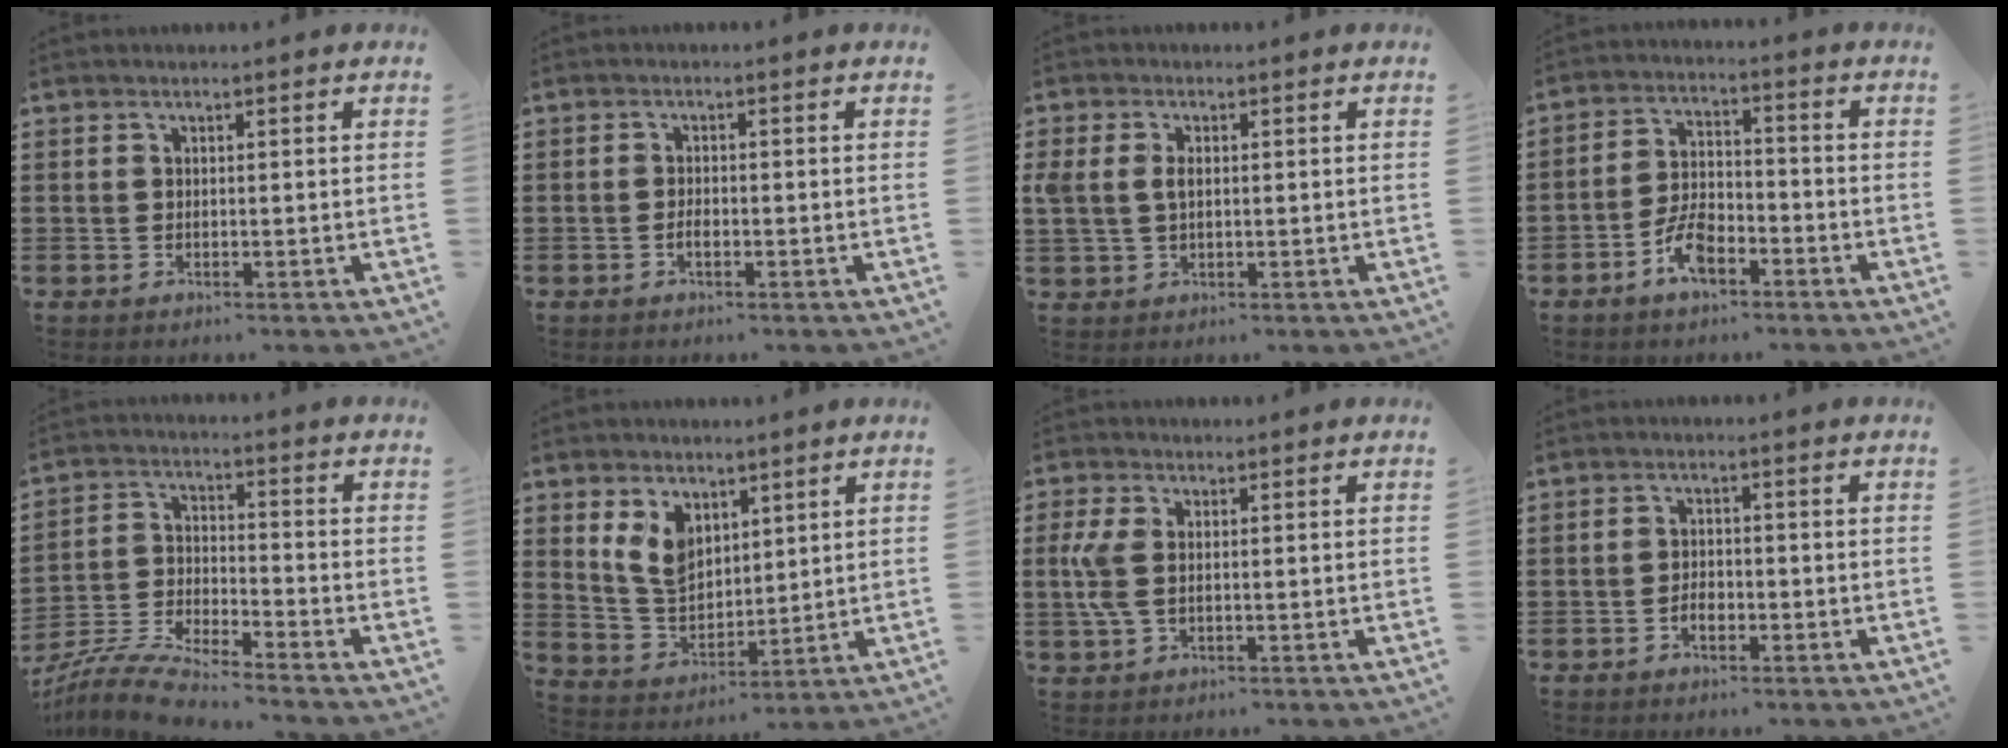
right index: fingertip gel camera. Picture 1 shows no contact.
{"total": 1.4, "force": [-0.6, 0.6, 1.1], "torque": [-0.023, 0.001, -0.011]}
{"total": 3.2, "force": [0.4, 2.0, 2.4], "torque": [-0.067, 0.005, 0.002]}
{"total": 6.5, "force": [-3.6, 3.0, 4.5], "torque": [-0.107, 0.005, -0.074]}
{"total": 6.9, "force": [-6.5, 0.1, 2.1], "torque": [-0.063, -0.010, -0.134]}
{"total": 7.2, "force": [3.5, 4.8, 4.0], "torque": [-0.109, 0.003, 0.063]}
{"total": 4.9, "force": [0.0, 2.4, 4.3], "torque": [-0.118, -0.005, -0.009]}
{"total": 2.3, "force": [-1.1, 1.3, 1.6], "torque": [-0.032, 0.003, -0.021]}